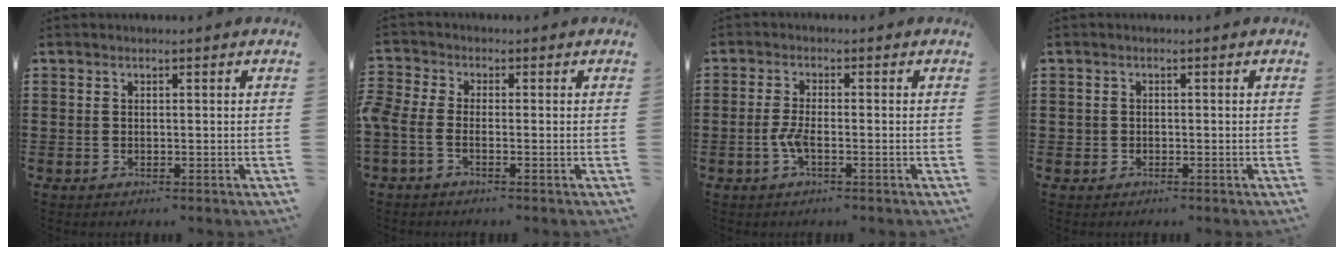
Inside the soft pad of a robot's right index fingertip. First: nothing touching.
{"total": 2.3, "force": [-1.3, 0.7, 1.8], "torque": [-0.053, -0.004, -0.031]}
{"total": 3.0, "force": [-1.2, 0.7, 2.6], "torque": [-0.068, -0.007, -0.029]}
{"total": 0.9, "force": [-0.4, 0.8, 0.1], "torque": [-0.003, 0.004, -0.010]}